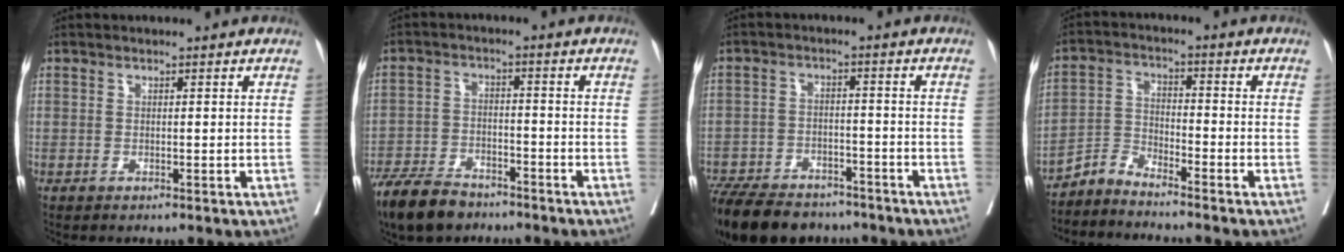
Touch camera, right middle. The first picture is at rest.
{"total": 8.8, "force": [-7.3, 3.4, 3.6], "torque": [-0.063, -0.012, -0.133]}
{"total": 16.4, "force": [-13.4, 6.8, 6.6], "torque": [-0.149, -0.011, -0.198]}
{"total": 4.2, "force": [-4.2, -0.1, -0.1], "torque": [0.001, -0.003, -0.081]}